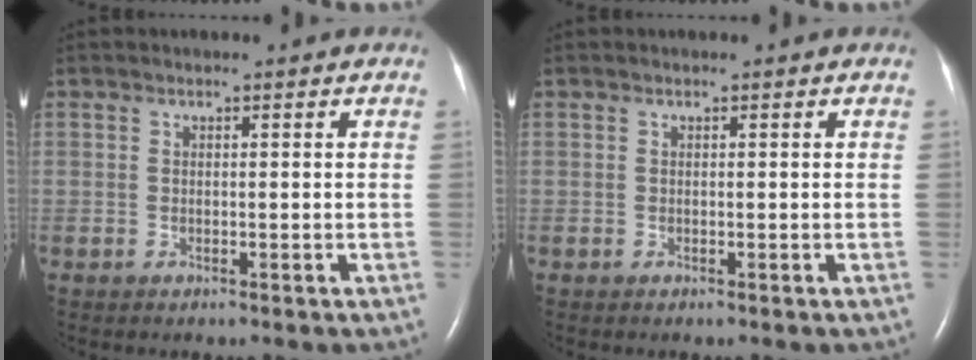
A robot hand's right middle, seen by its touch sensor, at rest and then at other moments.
{"total": 0.0}